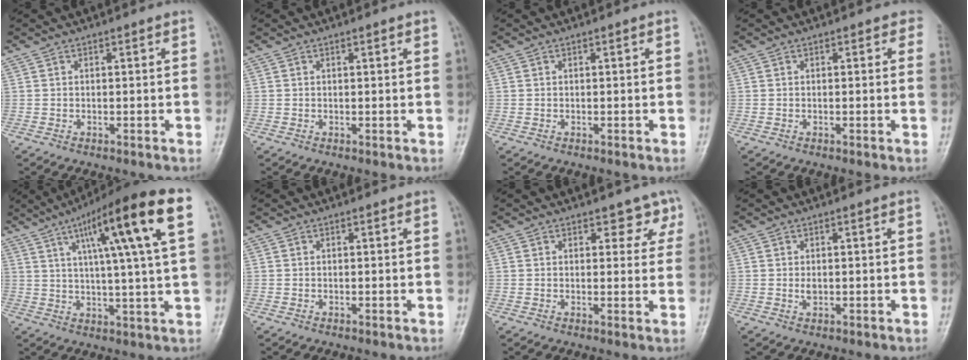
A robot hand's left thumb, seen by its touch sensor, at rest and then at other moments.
{"total": 0.8, "force": [0.5, 0.1, 0.7], "torque": [-0.009, 0.000, 0.005]}
{"total": 0.0}
{"total": 1.9, "force": [1.1, 1.3, 1.0], "torque": [0.017, -0.001, -0.001]}
{"total": 18.8, "force": [7.5, 1.9, 17.1], "torque": [-0.256, 0.003, 0.106]}
{"total": 0.0}
{"total": 3.8, "force": [2.4, 2.3, 1.7], "torque": [0.012, -0.011, 0.027]}
{"total": 1.2, "force": [0.0, 0.9, 0.9], "torque": [-0.009, 0.000, 0.001]}